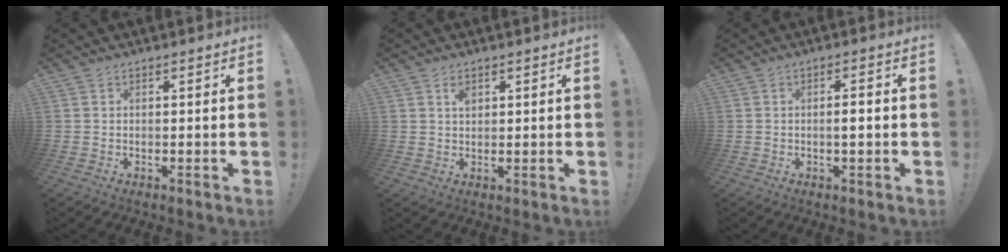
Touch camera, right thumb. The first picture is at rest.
{"total": 2.0, "force": [1.0, 1.2, 1.1], "torque": [-0.004, -0.007, 0.015]}
{"total": 2.8, "force": [-0.5, 0.3, 2.8], "torque": [-0.046, 0.002, -0.013]}